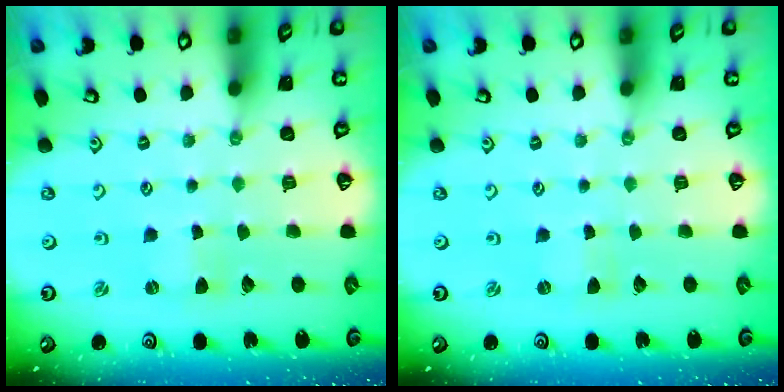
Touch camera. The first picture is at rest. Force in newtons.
{"total": 0.0}